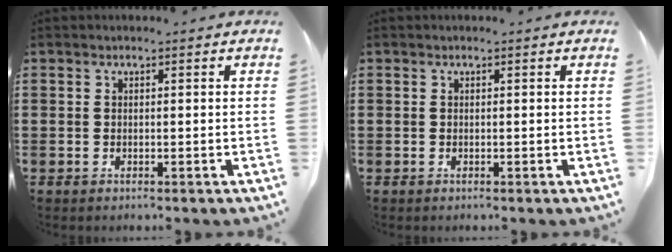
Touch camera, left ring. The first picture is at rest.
{"total": 0.0}